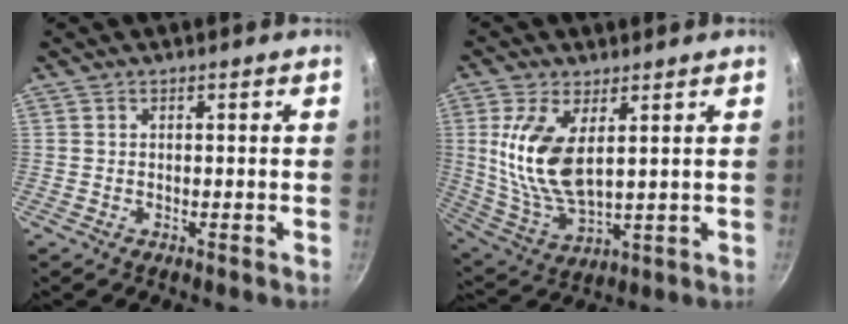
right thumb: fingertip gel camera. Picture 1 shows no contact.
{"total": 13.0, "force": [3.3, 6.0, 11.1], "torque": [-0.220, -0.026, 0.076]}